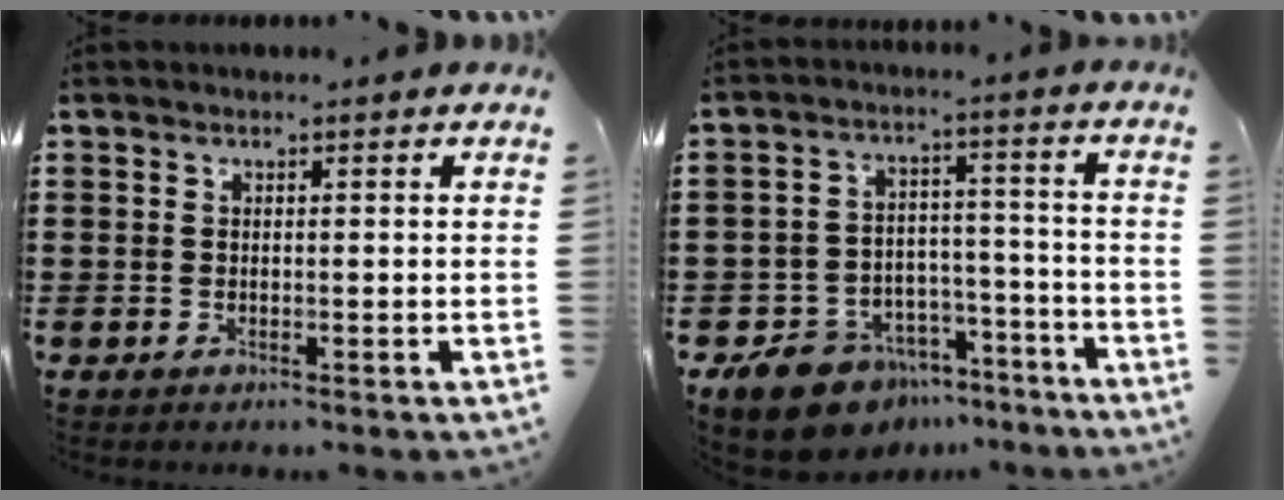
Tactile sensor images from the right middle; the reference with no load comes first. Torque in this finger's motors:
{"motor_torque": [0.21, -0.05, 0.20, 0.06]}